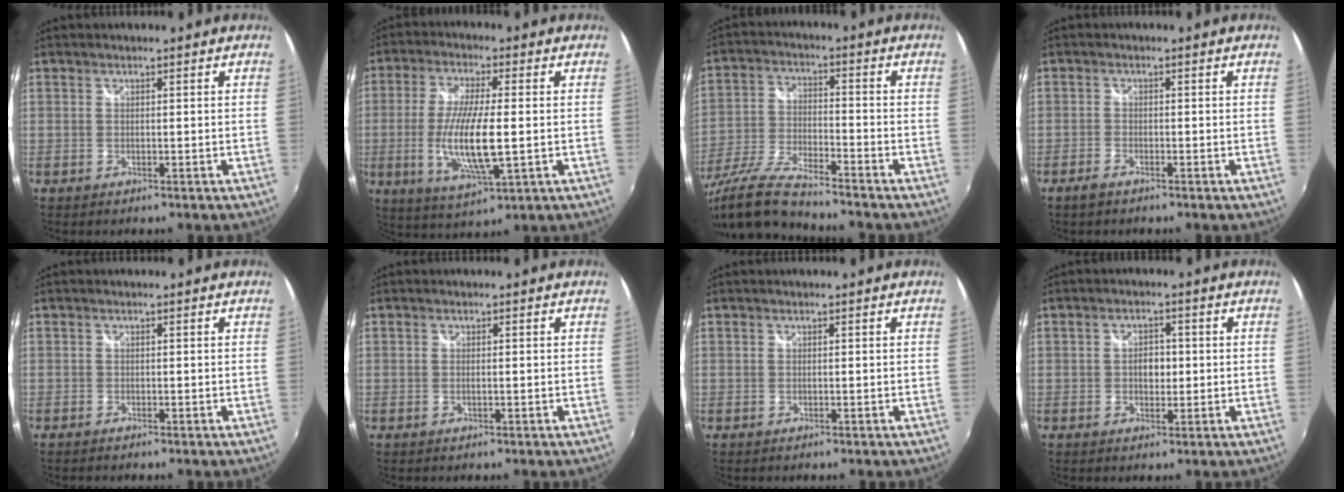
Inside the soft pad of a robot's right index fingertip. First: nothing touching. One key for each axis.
{"total": 12.6, "fx": -1.7, "fy": 2.6, "fz": 12.2, "tx": -0.240, "ty": -0.016, "tz": -0.029}
{"total": 15.1, "fx": -13.1, "fy": 1.1, "fz": 7.5, "tx": -0.161, "ty": -0.035, "tz": -0.250}
{"total": 2.2, "fx": -1.8, "fy": 0.7, "fz": 1.0, "tx": -0.032, "ty": -0.003, "tz": -0.037}
{"total": 0.6, "fx": -0.5, "fy": 0.2, "fz": 0.1, "tx": -0.004, "ty": -0.004, "tz": -0.012}
{"total": 0.9, "fx": 0.0, "fy": 0.2, "fz": 0.9, "tx": -0.018, "ty": 0.000, "tz": -0.002}
{"total": 0.0}
{"total": 3.2, "fx": -0.1, "fy": 2.4, "fz": 2.2, "tx": -0.033, "ty": 0.004, "tz": -0.003}